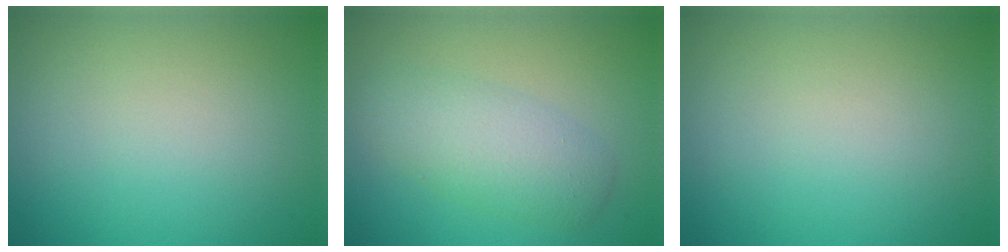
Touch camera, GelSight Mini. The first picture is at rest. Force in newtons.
{"total": 4.1, "press": 4.1, "slide": 0.1}
{"total": 0.0}